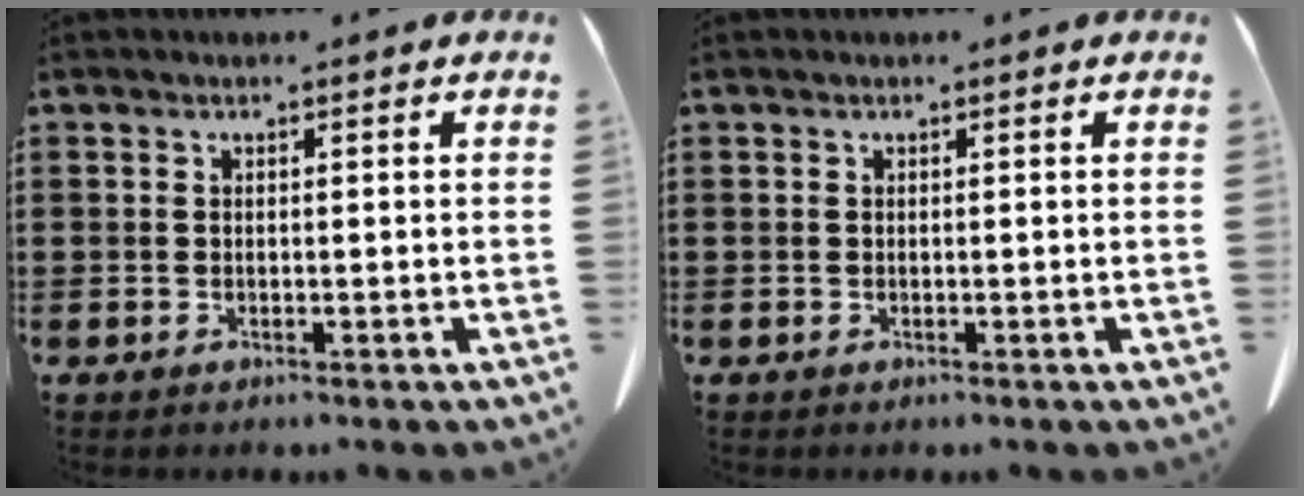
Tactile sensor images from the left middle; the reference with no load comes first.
{"total": 0.0}